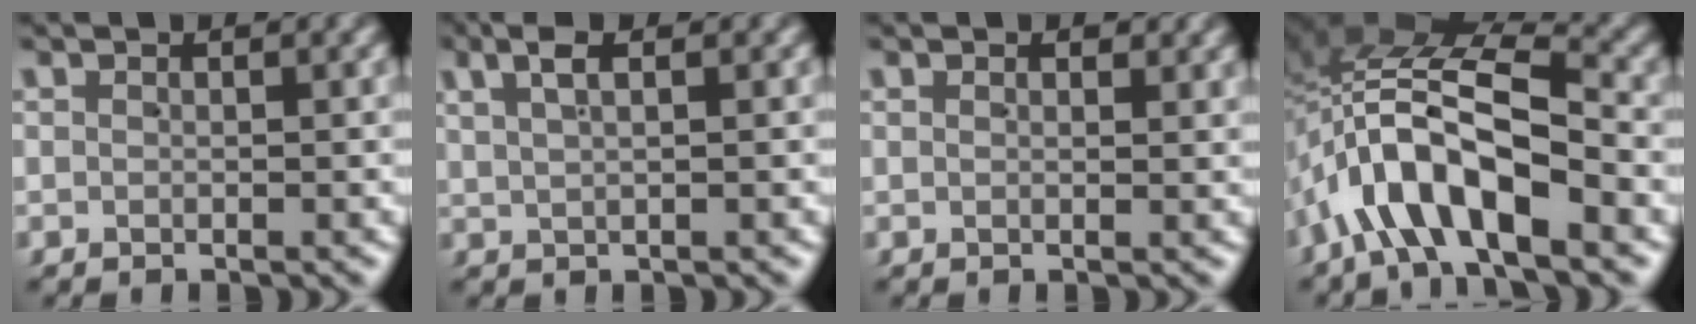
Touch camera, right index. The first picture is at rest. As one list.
[{"total": 2.9, "force": [1.7, 0.7, 2.2], "torque": [-0.036, 0.016, 0.027]}, {"total": 0.9, "force": [0.7, 0.4, 0.5], "torque": [-0.002, -0.002, 0.010]}, {"total": 11.5, "force": [0.3, 7.2, 9.0], "torque": [-0.182, 0.003, -0.007]}]